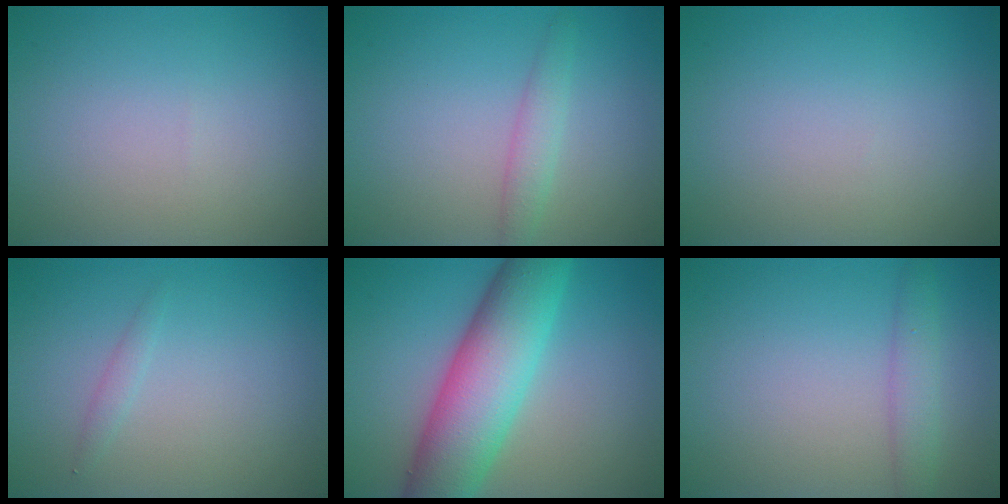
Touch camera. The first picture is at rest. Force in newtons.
{"total": 1.8, "press": 1.8, "slide": 0.1}
{"total": 0.0}
{"total": 0.8, "press": 0.8, "slide": 0.0}
{"total": 9.7, "press": 9.7, "slide": 0.2}
{"total": 2.2, "press": 2.2, "slide": 0.1}